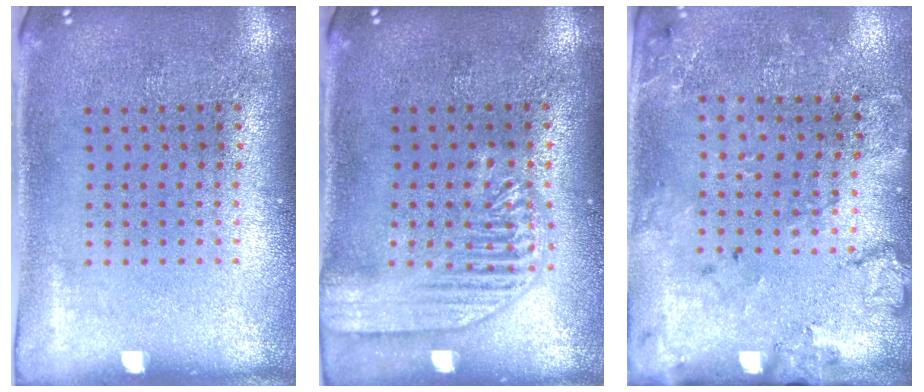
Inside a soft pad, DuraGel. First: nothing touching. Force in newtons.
{"total": 1.9, "press": 1.9, "slide": 0.2}
{"total": 1.8, "press": 1.6, "slide": 0.8}